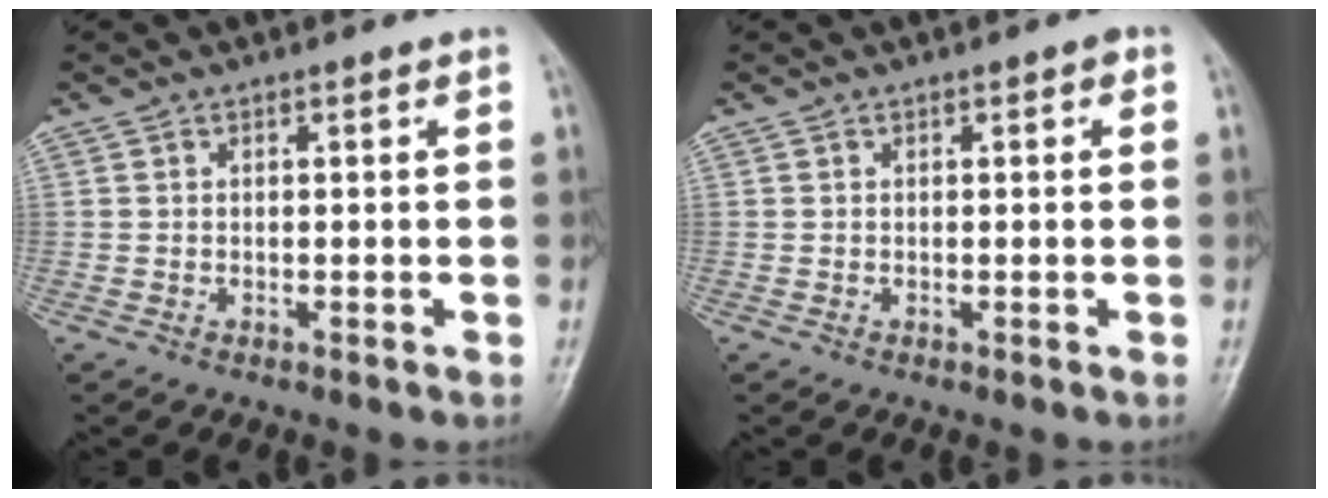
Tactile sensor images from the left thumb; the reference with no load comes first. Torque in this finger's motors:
{"motor_torque": [0.58, -0.08, 0.13, -0.31, 0.00]}